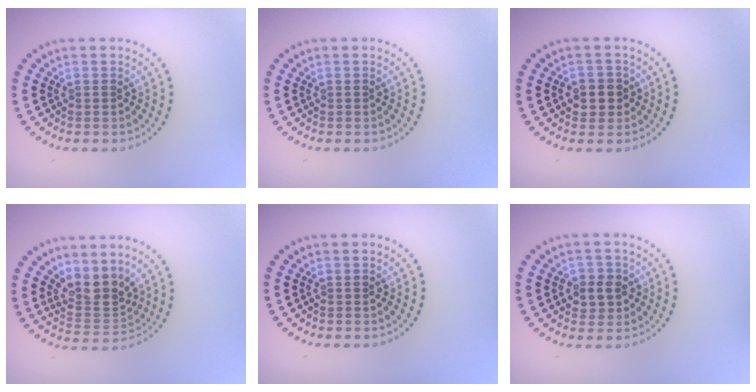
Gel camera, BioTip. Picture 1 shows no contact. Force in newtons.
{"total": 0.0}
{"total": 2.3, "press": 2.2, "slide": 0.6}
{"total": 3.2, "press": 2.4, "slide": 2.1}
{"total": 0.0}
{"total": 2.3, "press": 2.2, "slide": 0.7}